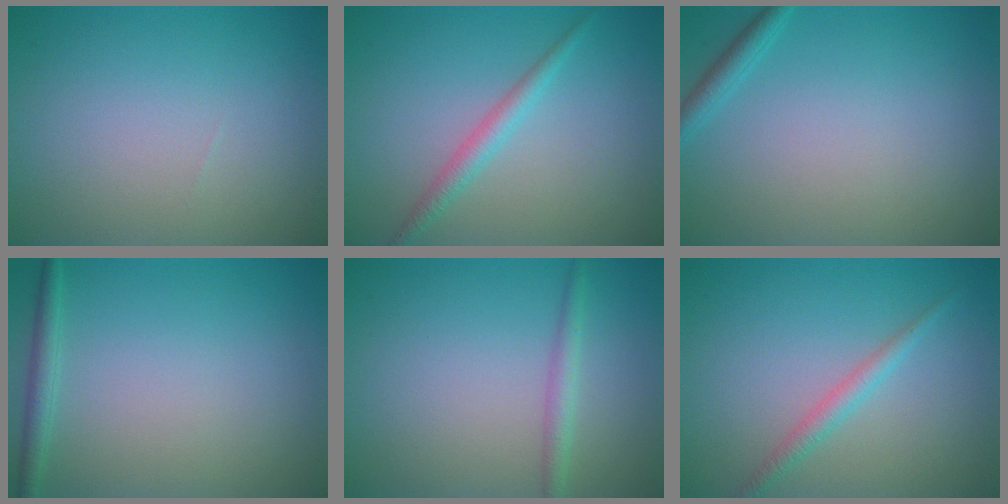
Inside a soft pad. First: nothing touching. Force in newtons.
{"total": 1.9, "press": 1.9, "slide": 0.0}
{"total": 1.5, "press": 1.5, "slide": 0.2}
{"total": 1.5, "press": 1.5, "slide": 0.1}
{"total": 1.7, "press": 1.7, "slide": 0.0}
{"total": 1.7, "press": 1.7, "slide": 0.0}